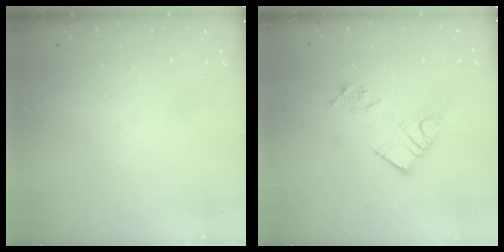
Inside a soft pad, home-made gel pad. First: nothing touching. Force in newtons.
{"total": 8.4, "press": 8.4, "slide": 0.6}